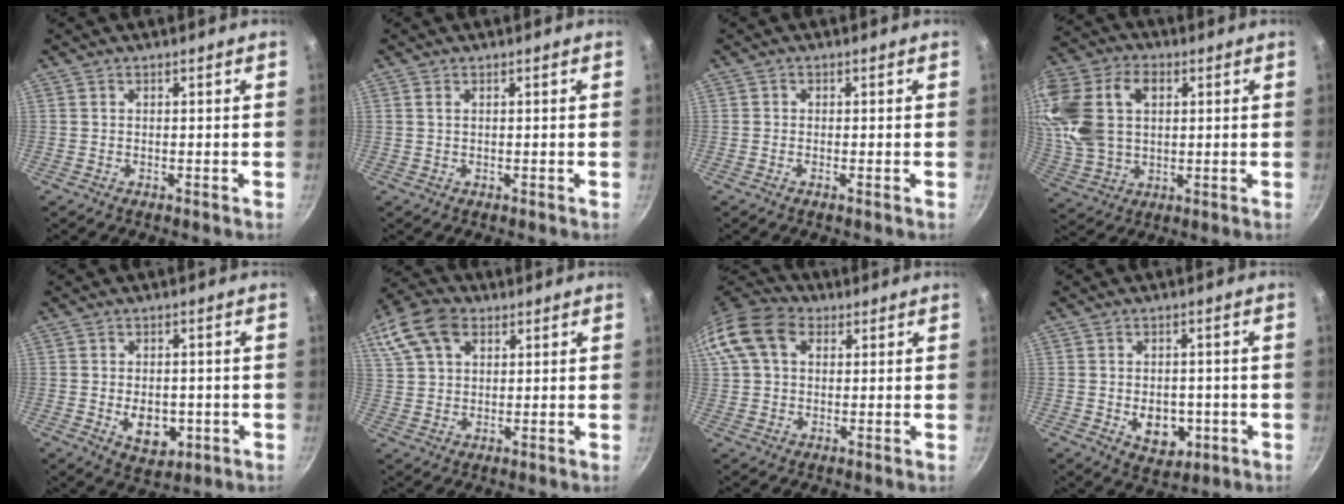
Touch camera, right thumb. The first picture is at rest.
{"total": 0.7, "force": [0.3, 0.4, 0.5], "torque": [-0.010, 0.000, 0.005]}
{"total": 0.6, "force": [-0.3, 0.3, 0.5], "torque": [-0.013, 0.002, -0.011]}
{"total": 18.9, "force": [4.2, 12.7, 13.3], "torque": [-0.266, 0.011, 0.080]}
{"total": 7.2, "force": [-1.5, 4.9, 5.1], "torque": [-0.052, -0.002, -0.010]}
{"total": 13.0, "force": [5.8, 8.8, 7.7], "torque": [-0.159, 0.014, 0.102]}
{"total": 13.1, "force": [3.9, 9.5, 8.1], "torque": [-0.149, 0.024, 0.054]}
{"total": 7.7, "force": [-1.8, 5.6, 5.1], "torque": [-0.048, 0.001, -0.014]}